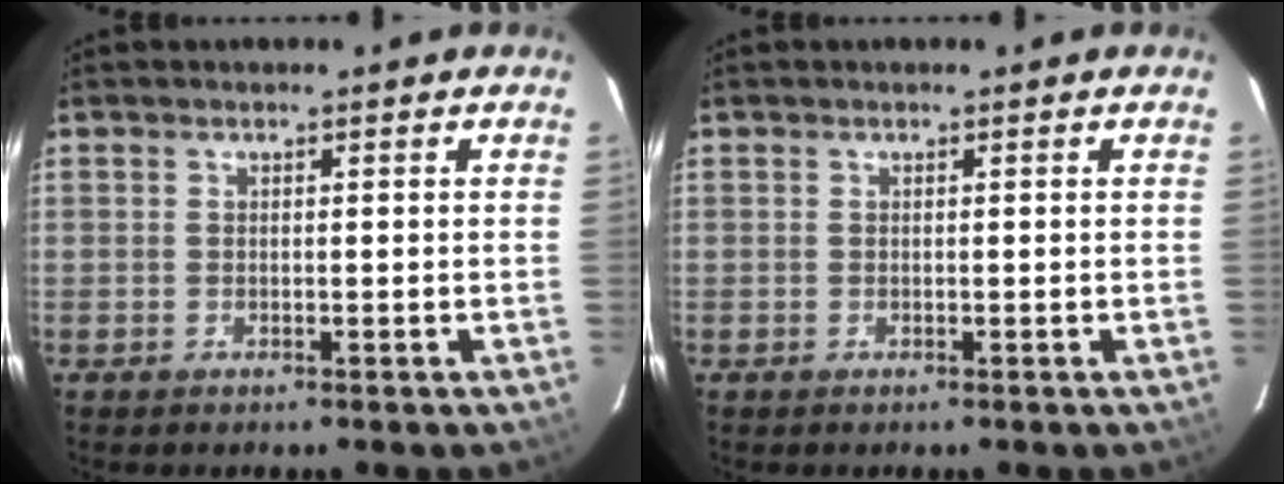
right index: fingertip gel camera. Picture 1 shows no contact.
{"total": 0.0}